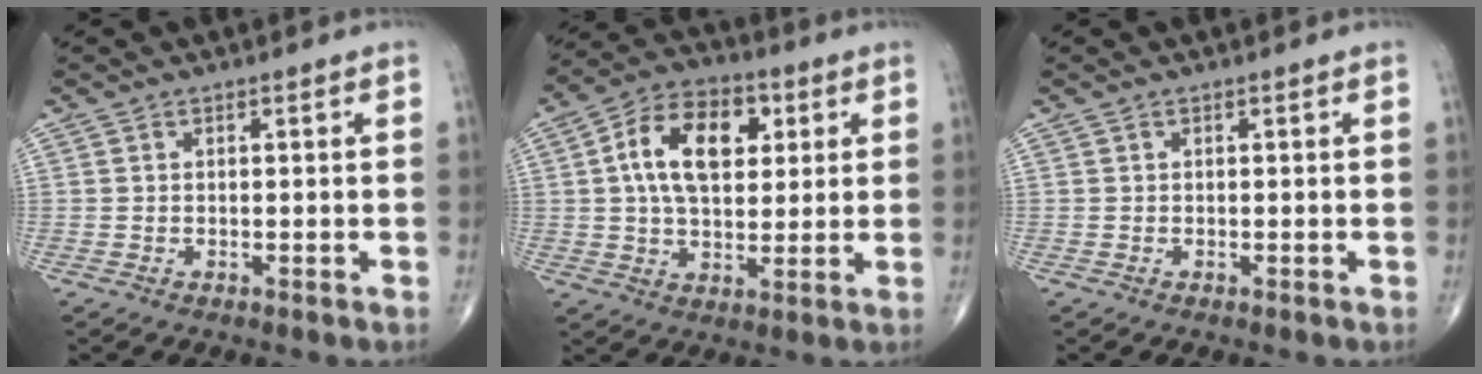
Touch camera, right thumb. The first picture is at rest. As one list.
[{"total": 14.4, "force": [3.5, 8.8, 10.9], "torque": [-0.165, 0.008, 0.054]}, {"total": 0.0}]